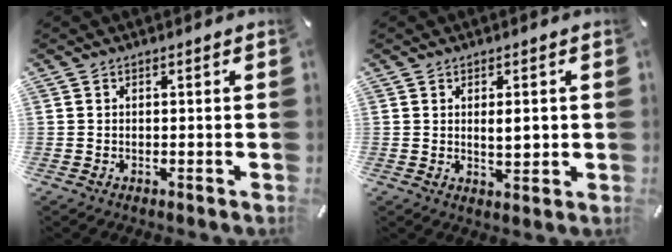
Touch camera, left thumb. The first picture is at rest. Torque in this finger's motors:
{"motor_torque": [0.02, -0.01, 0.04, -0.04, 0.00]}